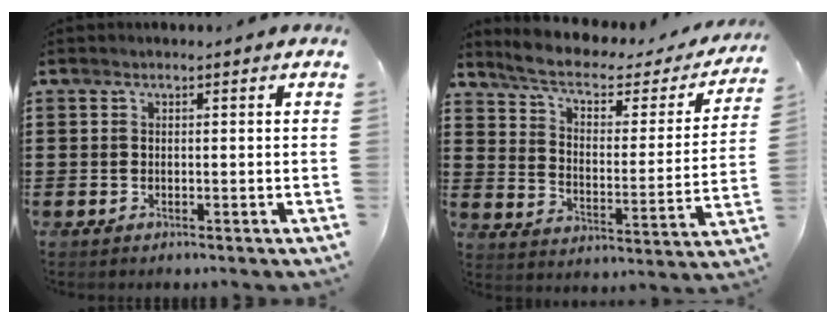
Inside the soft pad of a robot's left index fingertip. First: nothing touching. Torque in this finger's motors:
{"motor_torque": [2.14, 0.00, -0.31, -0.21]}